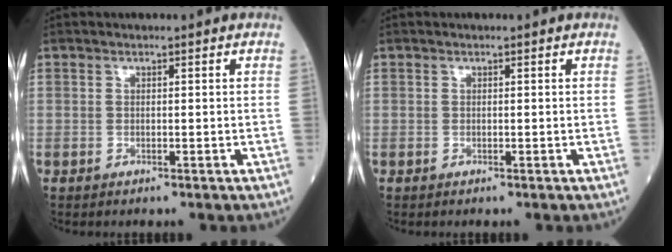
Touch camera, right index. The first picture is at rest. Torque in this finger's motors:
{"motor_torque": [-0.23, -0.16, 0.09, 0.02]}